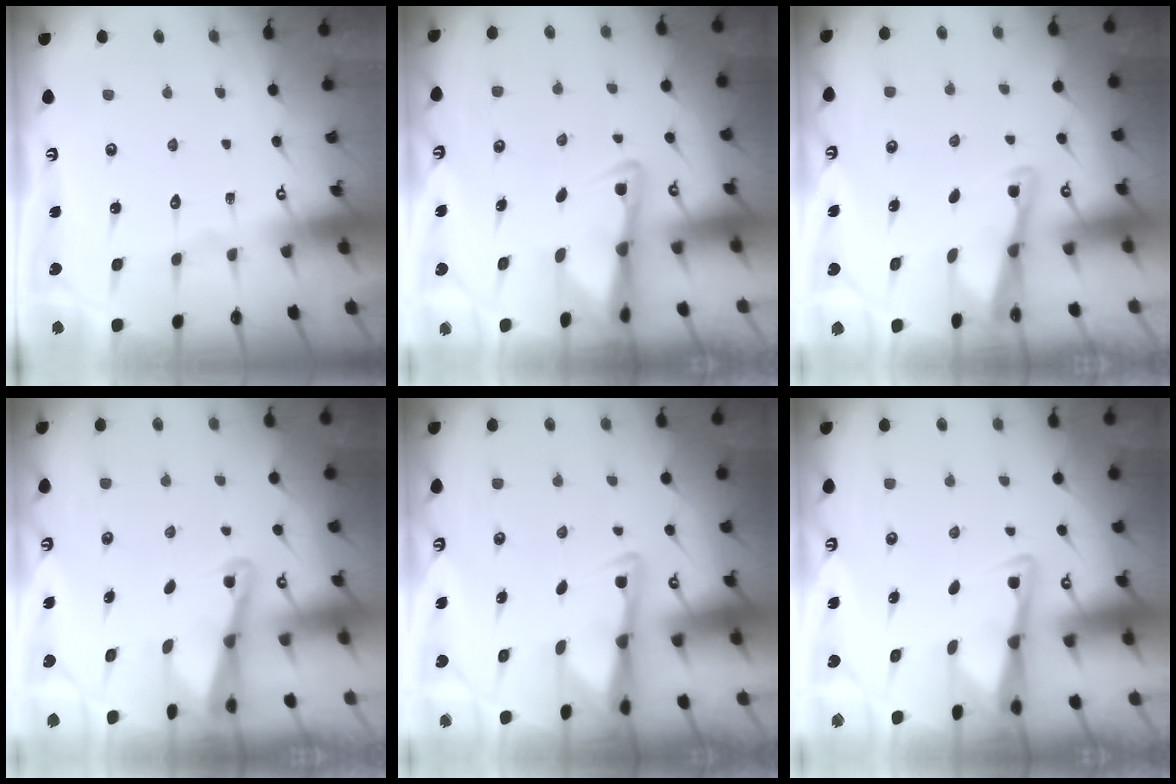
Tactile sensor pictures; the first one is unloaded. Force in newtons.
{"total": 3.0, "press": 2.9, "slide": 0.4}
{"total": 2.6, "press": 2.6, "slide": 0.1}
{"total": 2.5, "press": 2.5, "slide": 0.4}
{"total": 2.8, "press": 2.7, "slide": 0.5}
{"total": 3.0, "press": 2.9, "slide": 0.4}